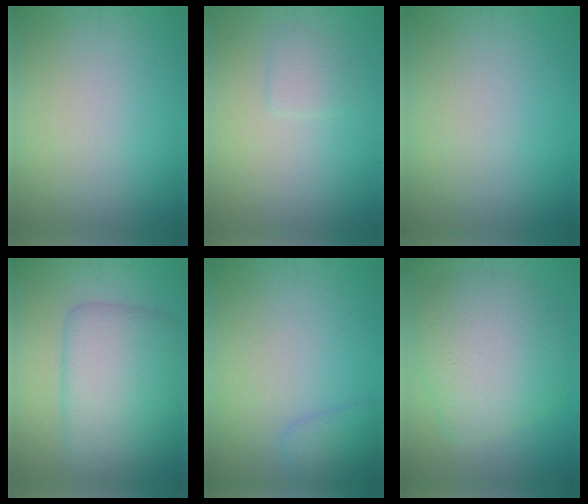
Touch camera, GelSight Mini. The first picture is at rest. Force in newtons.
{"total": 1.4, "press": 1.3, "slide": 0.3}
{"total": 0.0}
{"total": 7.3, "press": 7.3, "slide": 0.1}
{"total": 2.0, "press": 2.0, "slide": 0.1}
{"total": 7.0, "press": 7.0, "slide": 0.2}